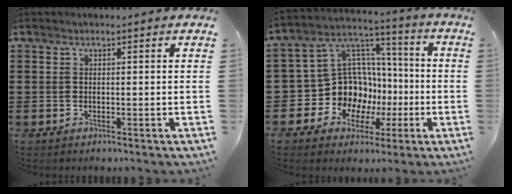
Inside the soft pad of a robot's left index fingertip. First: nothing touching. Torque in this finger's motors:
{"motor_torque": [1.39, 0.74, 0.56, 0.07]}